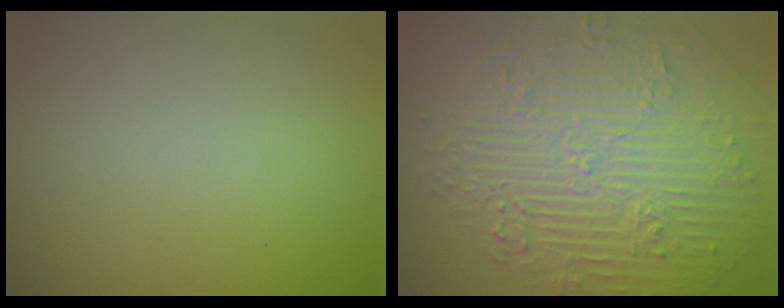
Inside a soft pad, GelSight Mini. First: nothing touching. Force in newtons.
{"total": 11.2, "press": 7.5, "slide": 8.3}